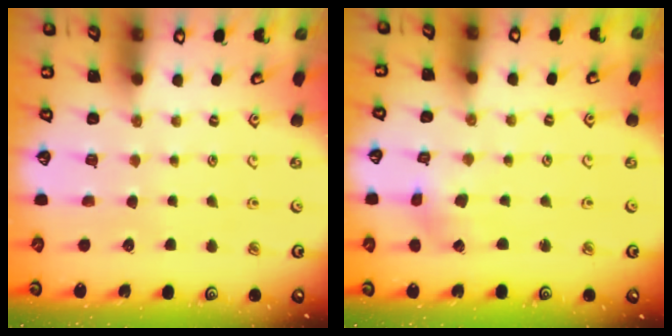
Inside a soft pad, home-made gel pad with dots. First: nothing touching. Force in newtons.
{"total": 2.7, "press": 2.6, "slide": 0.3}